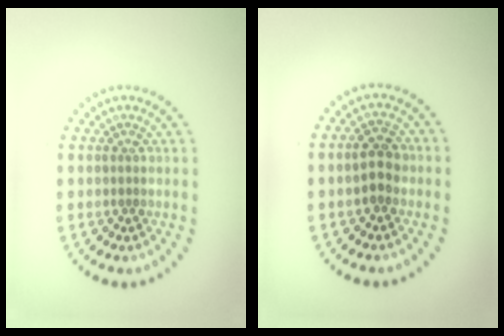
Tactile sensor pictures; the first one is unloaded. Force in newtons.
{"total": 2.5, "press": 2.5, "slide": 0.4}